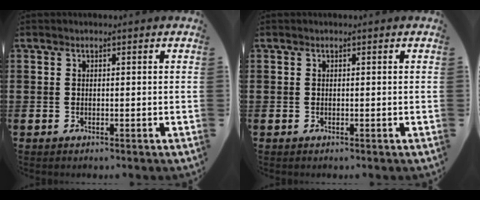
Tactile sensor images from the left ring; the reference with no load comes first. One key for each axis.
{"total": 0.0}